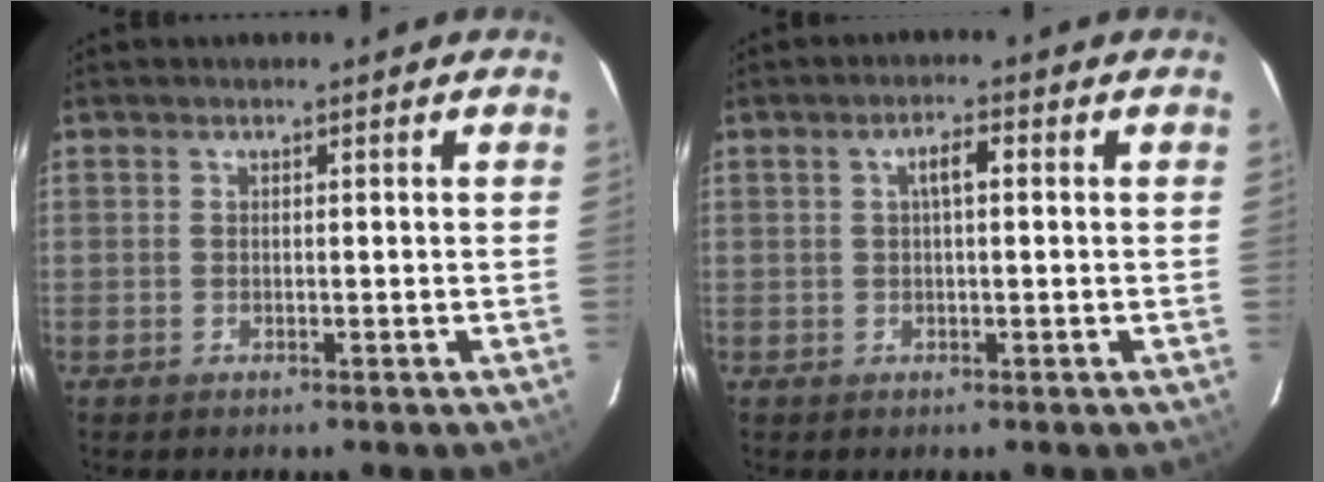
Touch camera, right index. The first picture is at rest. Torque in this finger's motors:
{"motor_torque": [0.20, -0.09, 0.21, 0.05]}